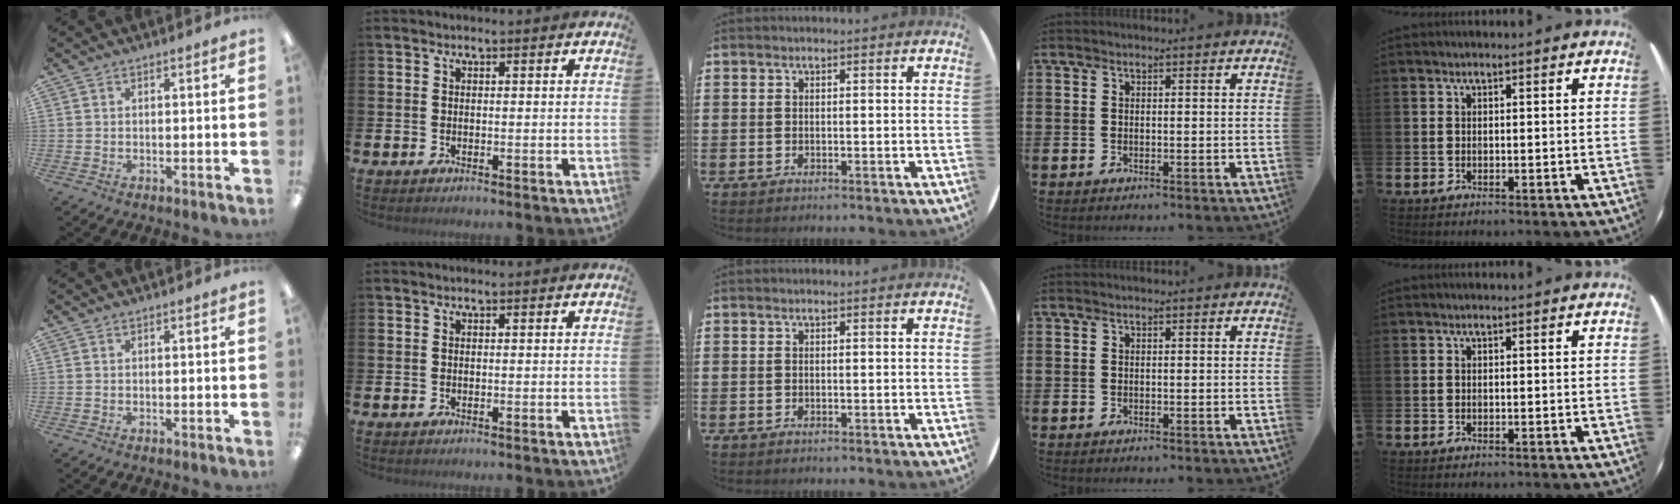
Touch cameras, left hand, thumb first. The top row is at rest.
{}